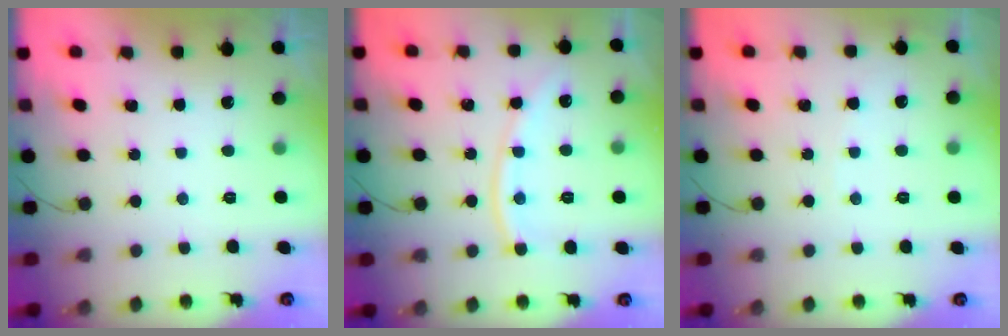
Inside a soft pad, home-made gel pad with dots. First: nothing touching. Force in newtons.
{"total": 11.8, "press": 11.7, "slide": 1.3}
{"total": 2.9, "press": 2.9, "slide": 0.4}